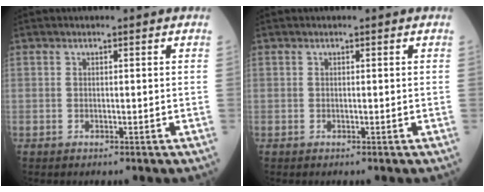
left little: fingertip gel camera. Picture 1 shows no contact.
{"total": 0.0}